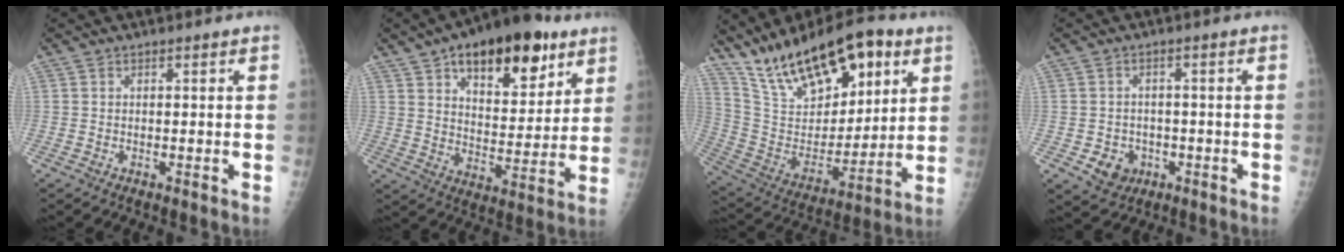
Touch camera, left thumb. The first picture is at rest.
{"total": 20.8, "force": [11.7, 10.1, 13.9], "torque": [-0.163, -0.043, 0.183]}
{"total": 23.4, "force": [14.2, 10.7, 15.2], "torque": [-0.219, -0.043, 0.260]}
{"total": 4.9, "force": [-1.7, 4.3, 1.8], "torque": [-0.009, 0.008, -0.017]}